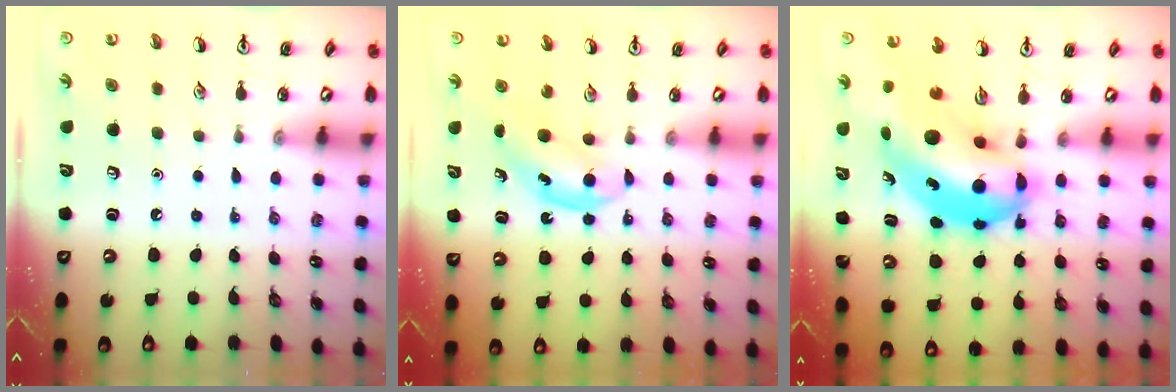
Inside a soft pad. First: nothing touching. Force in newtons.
{"total": 4.9, "press": 4.8, "slide": 0.7}
{"total": 12.1, "press": 11.7, "slide": 3.1}